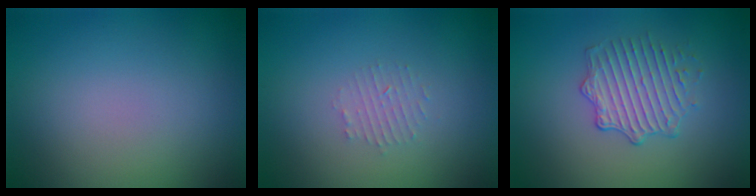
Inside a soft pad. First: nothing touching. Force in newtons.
{"total": 1.2, "press": 1.1, "slide": 0.2}
{"total": 2.6, "press": 2.0, "slide": 1.6}